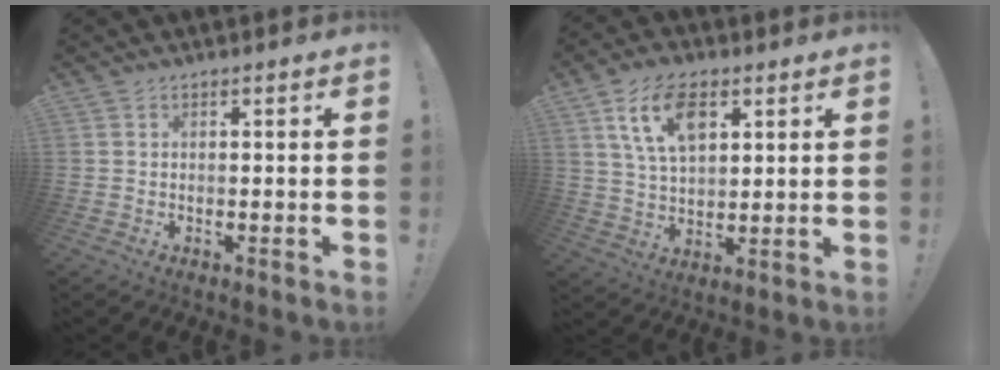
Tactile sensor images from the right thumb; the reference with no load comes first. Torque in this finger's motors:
{"motor_torque": [-0.29, 1.57, 0.15, 0.15, 0.04]}